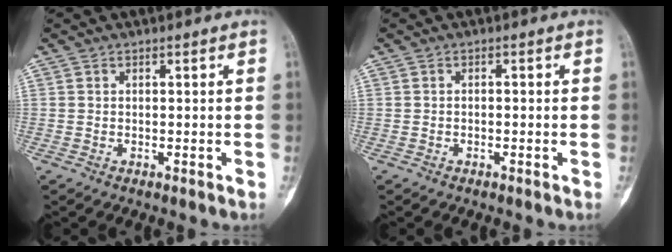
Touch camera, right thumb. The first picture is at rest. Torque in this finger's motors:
{"motor_torque": [-0.22, -0.05, -0.18, -0.11, -0.05]}